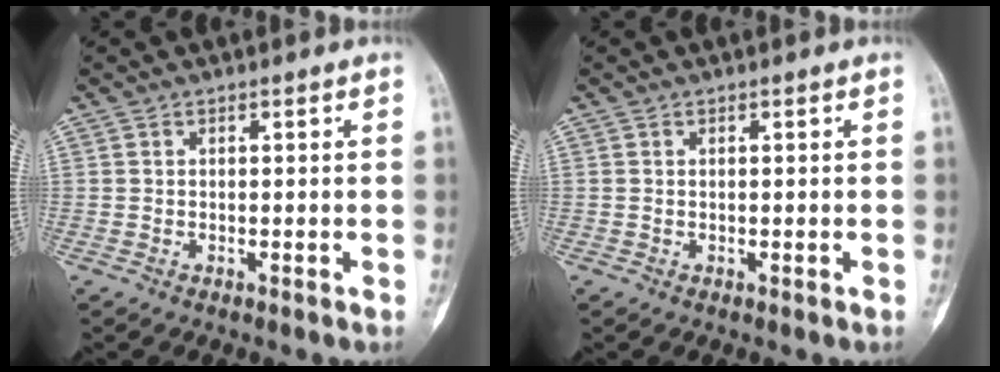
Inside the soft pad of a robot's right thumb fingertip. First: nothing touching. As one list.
[{"total": 0.0}]